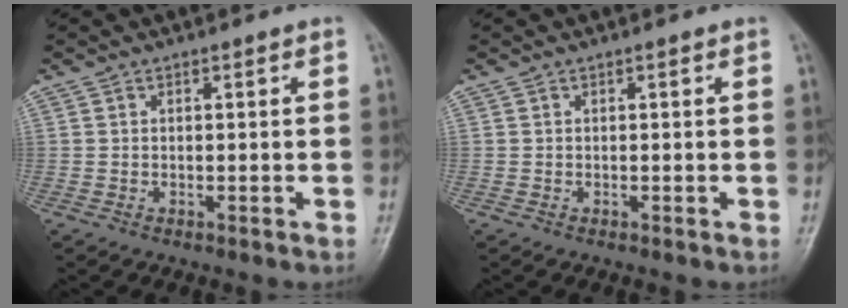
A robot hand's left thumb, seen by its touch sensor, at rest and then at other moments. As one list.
[{"total": 0.0}]